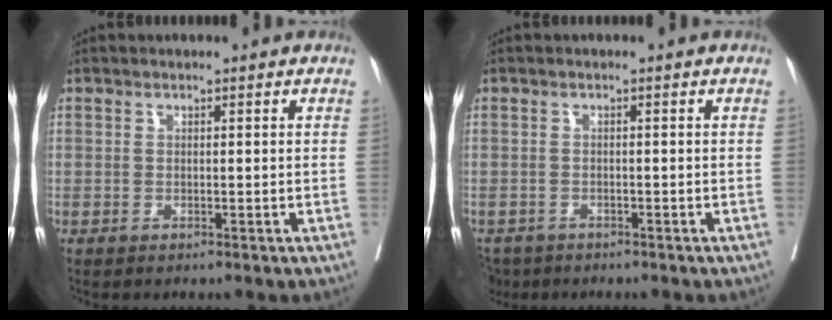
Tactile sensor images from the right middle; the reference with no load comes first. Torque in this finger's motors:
{"motor_torque": [0.00, 0.00, -0.01, 0.02]}